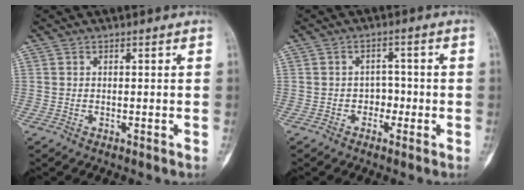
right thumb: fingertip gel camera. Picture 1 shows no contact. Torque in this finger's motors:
{"motor_torque": [-0.69, -0.01, -0.22, -0.22, -0.09]}